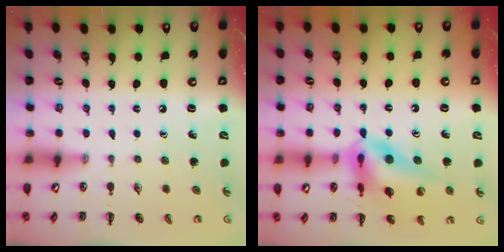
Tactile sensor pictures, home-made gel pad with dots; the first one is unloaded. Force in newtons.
{"total": 15.1, "press": 14.4, "slide": 4.5}